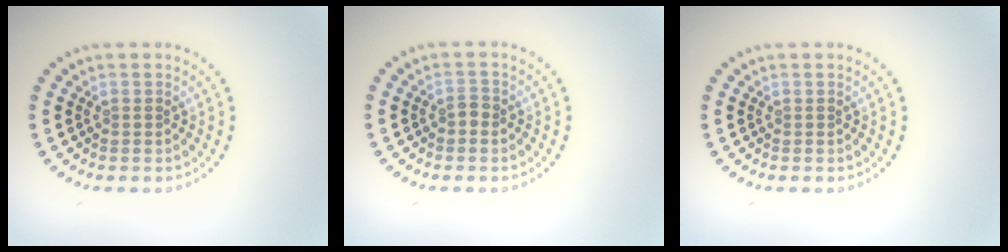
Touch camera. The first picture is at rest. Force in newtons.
{"total": 0.8, "press": 0.8, "slide": 0.2}
{"total": 0.0}